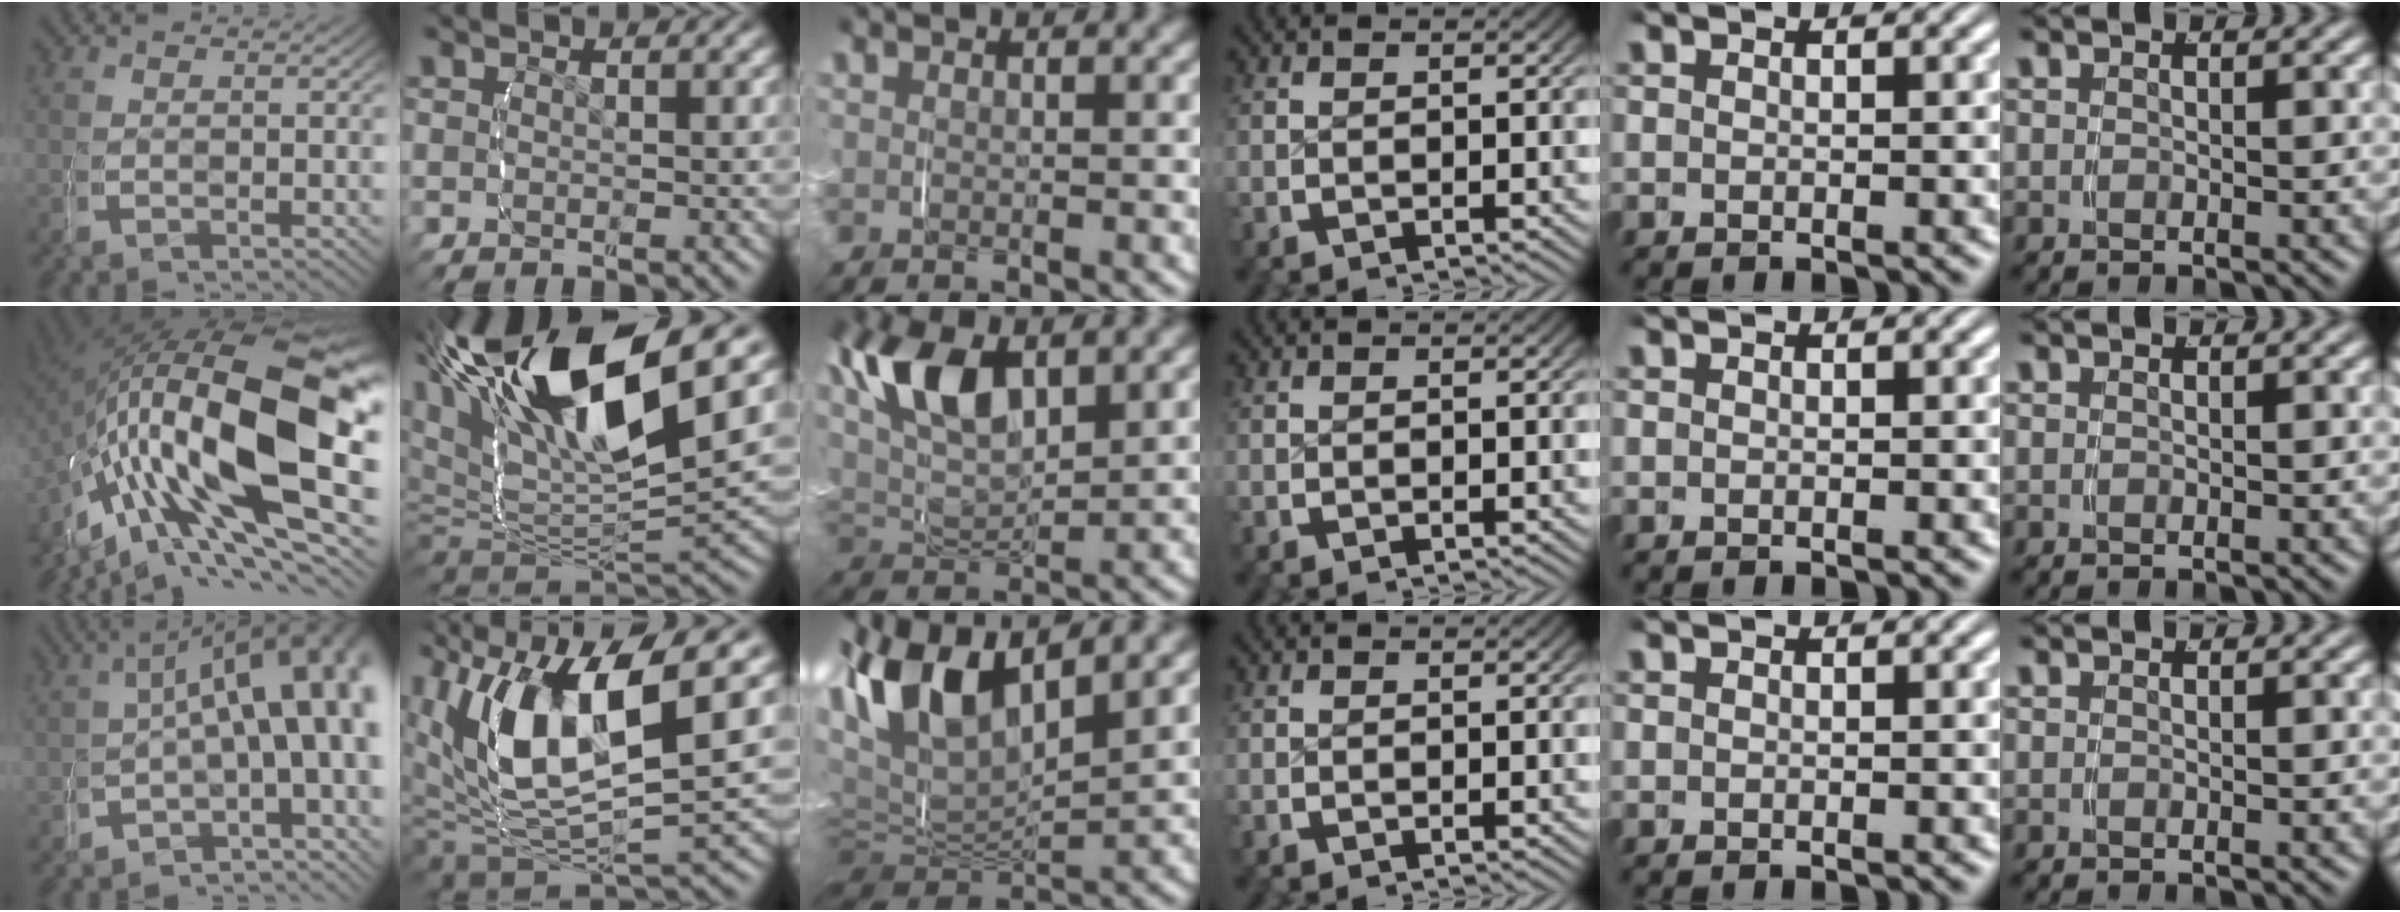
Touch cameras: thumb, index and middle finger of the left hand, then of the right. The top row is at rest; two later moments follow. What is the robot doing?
{"motion": "grasp_and_lifting", "object": "router"}